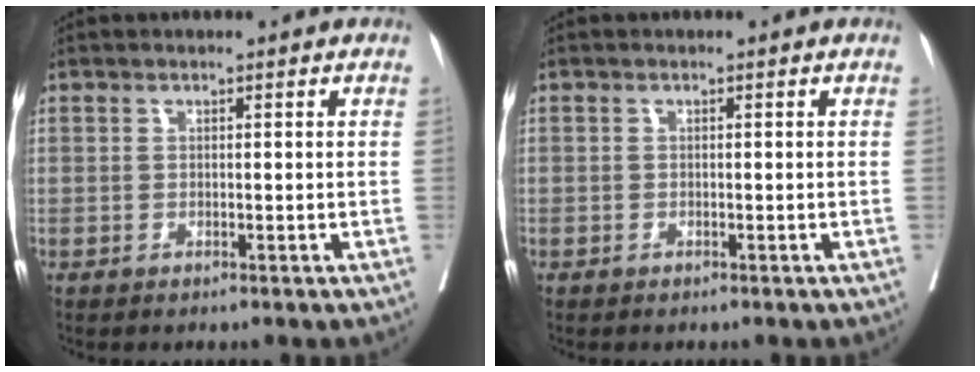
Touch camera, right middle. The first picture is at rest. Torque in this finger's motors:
{"motor_torque": [0.82, -1.32, -0.20, -0.21]}